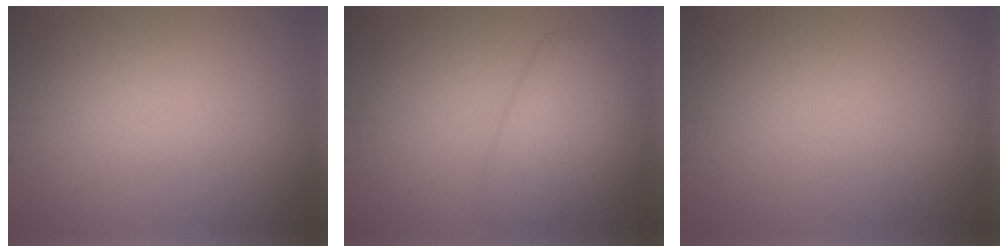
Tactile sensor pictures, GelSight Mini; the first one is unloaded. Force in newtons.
{"total": 4.3, "press": 4.3, "slide": 0.3}
{"total": 0.0}